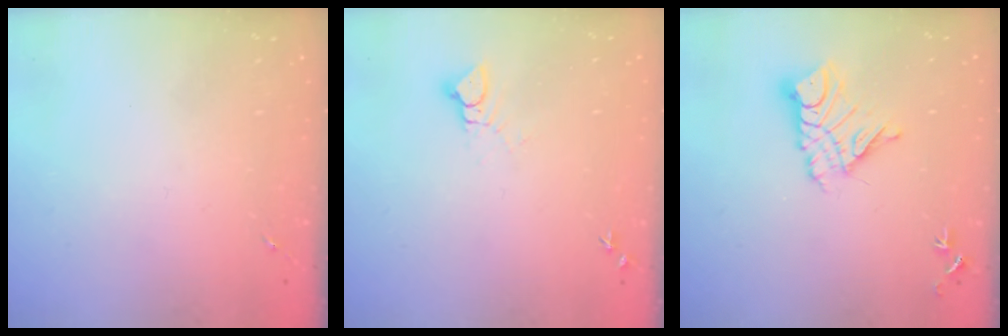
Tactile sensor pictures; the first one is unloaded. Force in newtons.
{"total": 3.7, "press": 3.7, "slide": 0.3}
{"total": 11.9, "press": 11.9, "slide": 1.1}